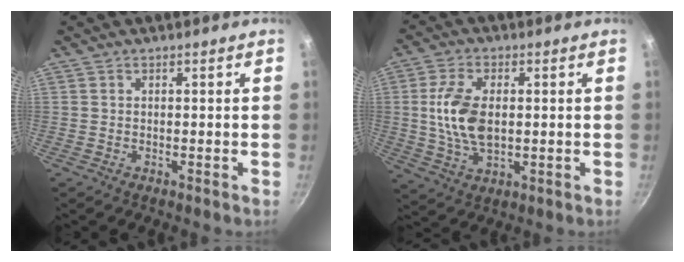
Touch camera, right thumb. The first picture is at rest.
{"total": 10.8, "force": [0.7, 5.9, 9.0], "torque": [-0.181, -0.003, 0.020]}